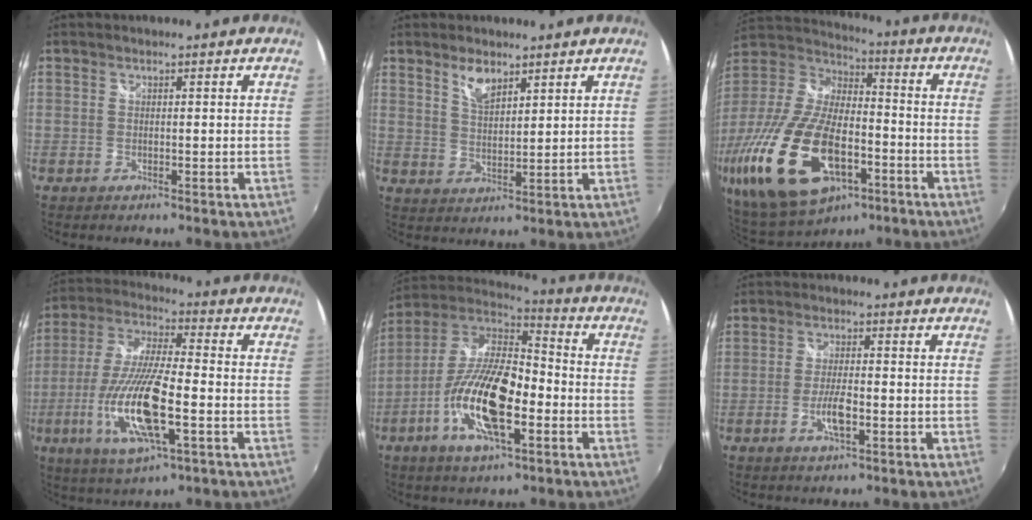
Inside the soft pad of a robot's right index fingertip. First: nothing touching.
{"total": 4.6, "force": [3.3, 1.9, 2.7], "torque": [-0.046, -0.002, 0.062]}
{"total": 27.7, "force": [-11.4, 13.2, 21.5], "torque": [-0.459, -0.057, -0.196]}
{"total": 17.9, "force": [-5.7, 4.7, 16.3], "torque": [-0.340, -0.023, -0.106]}
{"total": 18.5, "force": [-6.4, 6.7, 16.0], "torque": [-0.319, -0.015, -0.126]}
{"total": 5.0, "force": [-1.9, 1.5, 4.4], "torque": [-0.091, -0.004, -0.036]}